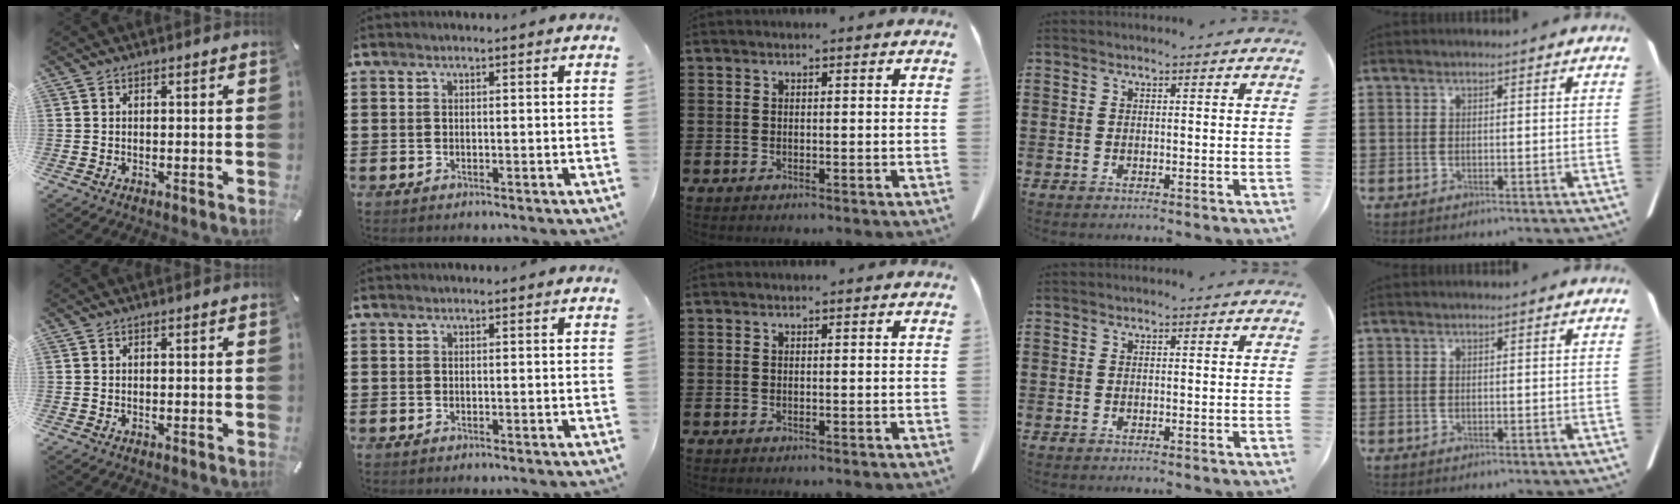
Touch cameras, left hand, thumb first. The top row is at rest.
{}